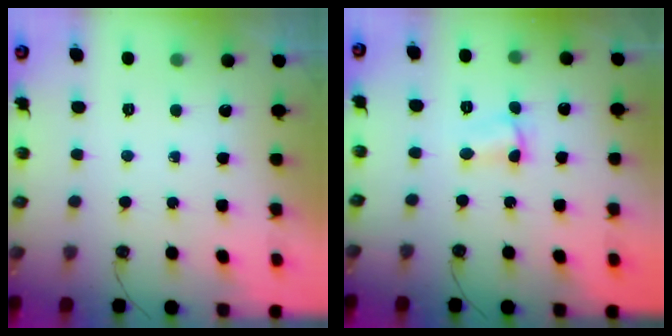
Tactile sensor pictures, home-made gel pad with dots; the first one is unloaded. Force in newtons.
{"total": 1.8, "press": 1.7, "slide": 0.5}